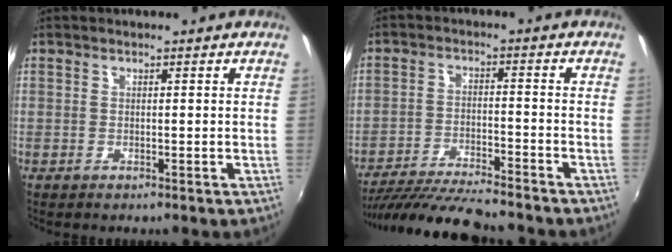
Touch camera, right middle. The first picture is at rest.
{"total": 14.1, "force": [-12.7, 1.3, 6.1], "torque": [-0.134, -0.021, -0.214]}